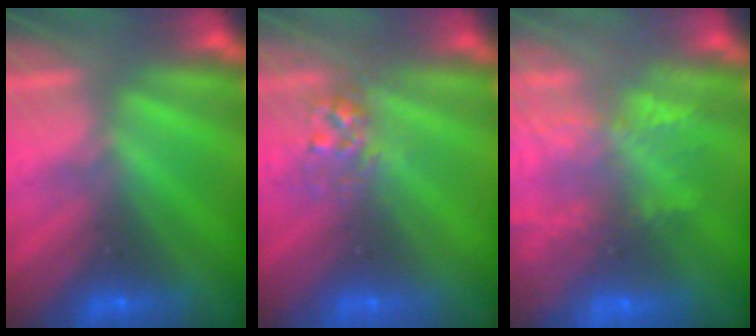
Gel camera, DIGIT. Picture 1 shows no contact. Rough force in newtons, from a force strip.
{"total": 2.8}
{"total": 8.8}